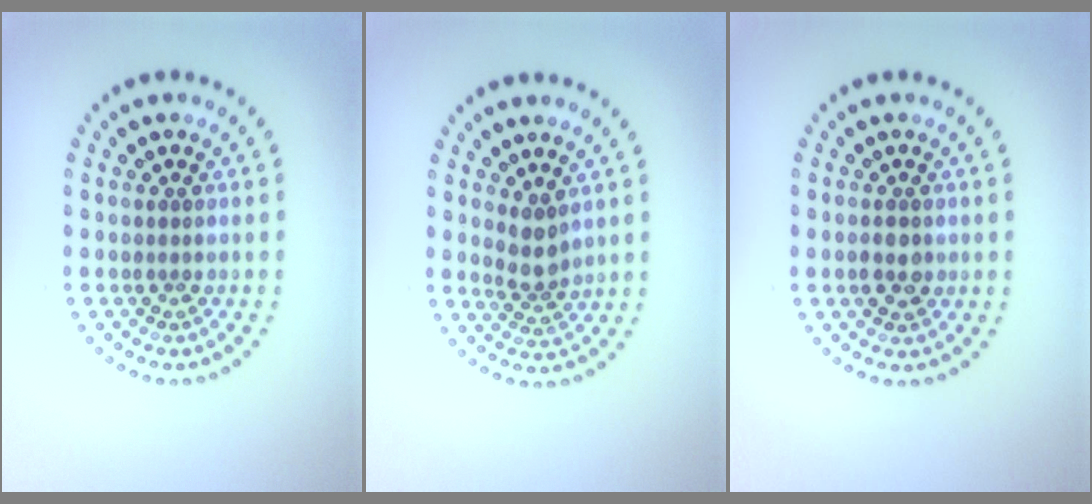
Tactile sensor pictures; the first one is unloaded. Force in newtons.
{"total": 2.3, "press": 1.9, "slide": 1.3}
{"total": 1.8, "press": 1.7, "slide": 0.3}